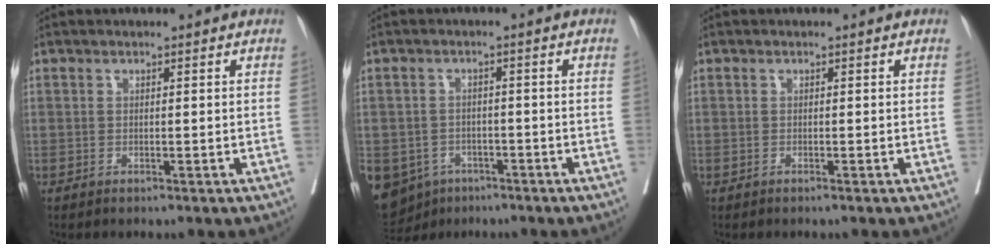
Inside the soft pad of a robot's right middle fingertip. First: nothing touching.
{"total": 11.4, "force": [-6.3, 8.9, 3.2], "torque": [-0.095, -0.004, -0.085]}
{"total": 0.0}